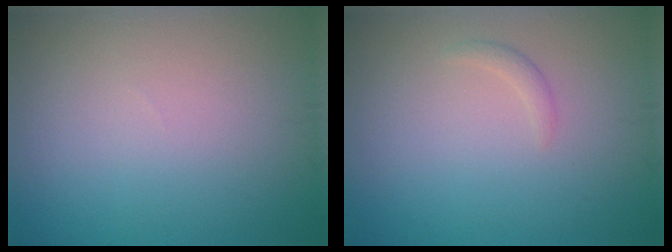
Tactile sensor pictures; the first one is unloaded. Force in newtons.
{"total": 0.8, "press": 0.8, "slide": 0.0}